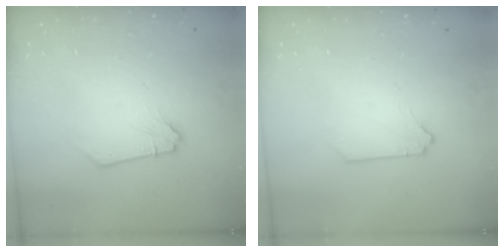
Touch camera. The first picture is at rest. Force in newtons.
{"total": 0.0}